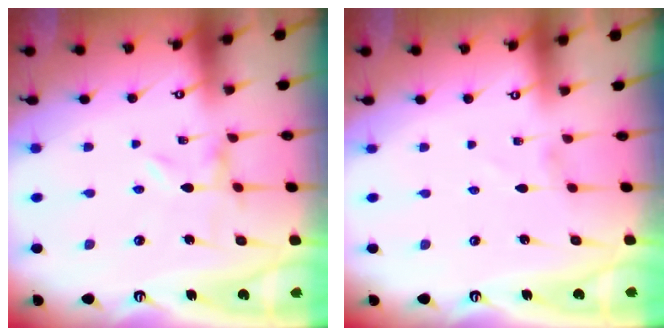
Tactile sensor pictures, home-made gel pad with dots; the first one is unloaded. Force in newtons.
{"total": 1.5, "press": 1.5, "slide": 0.0}